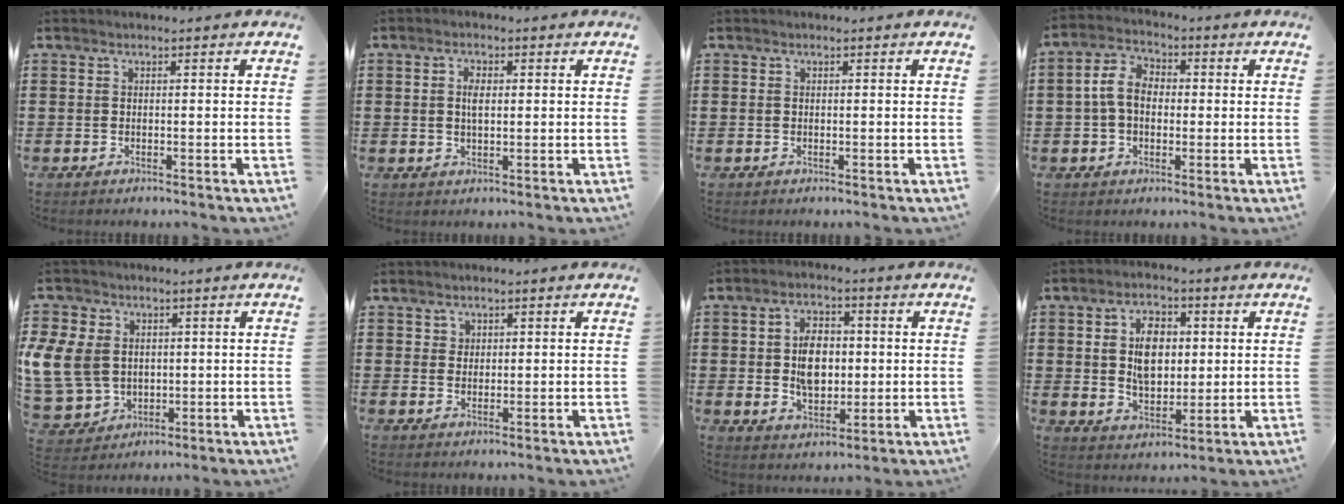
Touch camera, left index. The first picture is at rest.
{"total": 2.6, "force": [0.5, 1.3, 2.2], "torque": [-0.047, 0.008, 0.008]}
{"total": 0.0}
{"total": 6.0, "force": [0.0, 4.3, 4.2], "torque": [-0.101, 0.011, -0.007]}
{"total": 9.9, "force": [1.5, 8.5, 4.9], "torque": [-0.159, 0.017, 0.029]}
{"total": 1.6, "force": [1.0, 1.3, 0.1], "torque": [-0.006, 0.004, 0.019]}
{"total": 7.0, "force": [0.4, 4.5, 5.4], "torque": [-0.100, 0.009, 0.001]}
{"total": 7.5, "force": [1.5, 4.8, 5.5], "torque": [-0.104, 0.013, 0.022]}